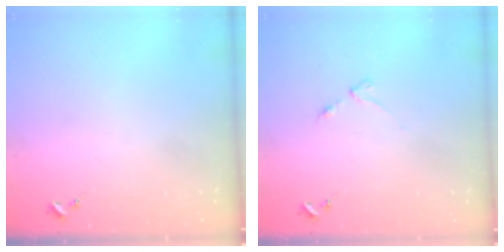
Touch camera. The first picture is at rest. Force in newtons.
{"total": 3.2, "press": 3.1, "slide": 0.5}